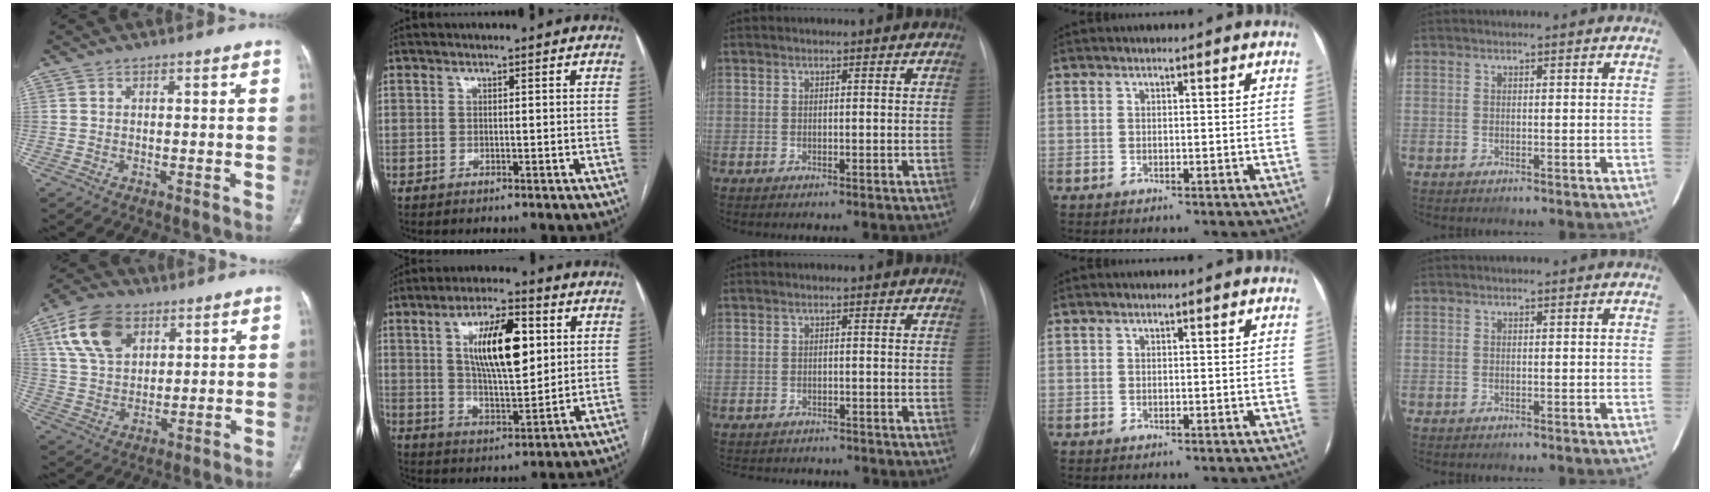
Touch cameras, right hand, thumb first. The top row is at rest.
{"thumb": {"total": 13.1, "force": [6.0, 8.4, 8.0], "torque": [-0.136, -0.011, 0.117]}, "index": {"total": 13.0, "force": [3.6, 3.9, 11.9], "torque": [-0.213, 0.007, 0.063]}, "middle": {"total": 7.7, "force": [-7.0, 2.6, 1.9], "torque": [-0.030, 0.001, -0.086]}}